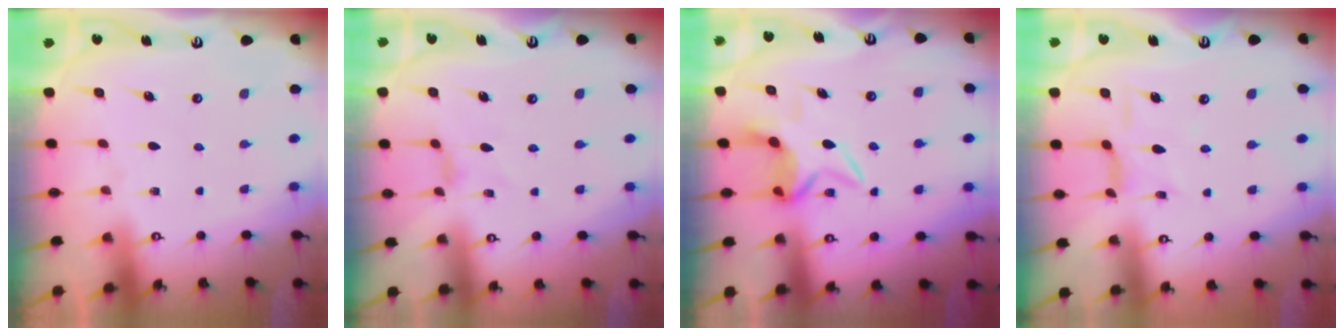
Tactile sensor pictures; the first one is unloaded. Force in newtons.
{"total": 1.1, "press": 1.0, "slide": 0.3}
{"total": 5.2, "press": 5.1, "slide": 1.0}
{"total": 7.8, "press": 7.8, "slide": 0.5}